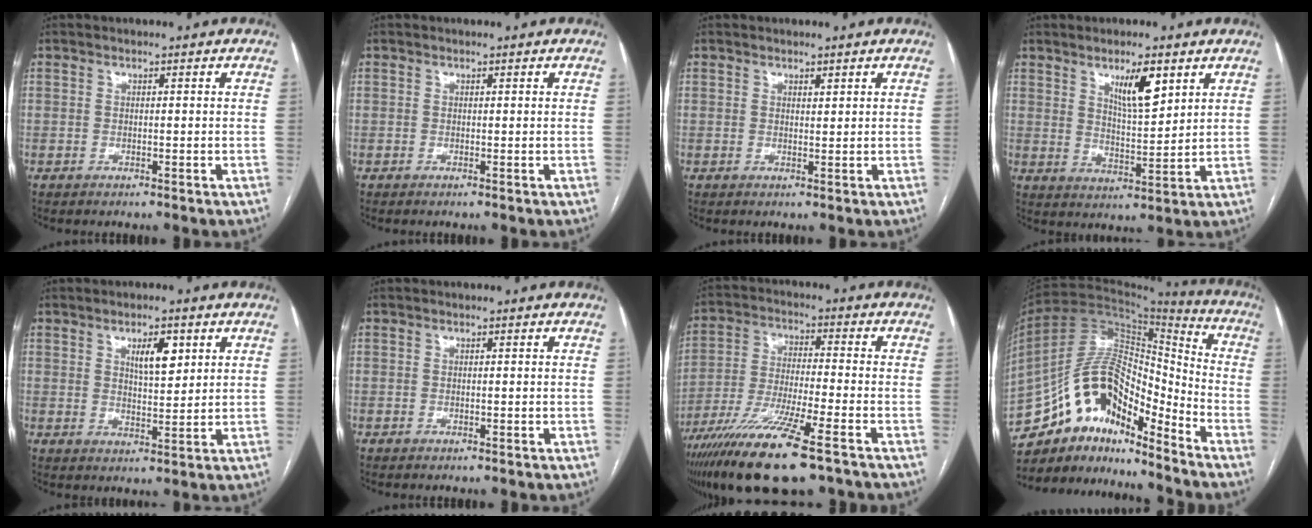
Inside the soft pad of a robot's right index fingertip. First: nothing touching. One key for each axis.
{"total": 0.0}
{"total": 0.8, "fx": 0.6, "fy": 0.2, "fz": 0.4, "tx": -0.007, "ty": -0.005, "tz": 0.011}
{"total": 7.0, "fx": 3.9, "fy": 1.6, "fz": 5.5, "tx": -0.098, "ty": -0.007, "tz": 0.071}
{"total": 5.2, "fx": 2.4, "fy": 1.8, "fz": 4.3, "tx": -0.073, "ty": 0.001, "tz": 0.043}
{"total": 0.0}
{"total": 14.6, "fx": -9.8, "fy": 1.0, "fz": 10.7, "tx": -0.206, "ty": -0.045, "tz": -0.169}
{"total": 16.3, "fx": -12.2, "fy": 6.0, "fz": 9.1, "tx": -0.160, "ty": 0.061, "tz": -0.216}